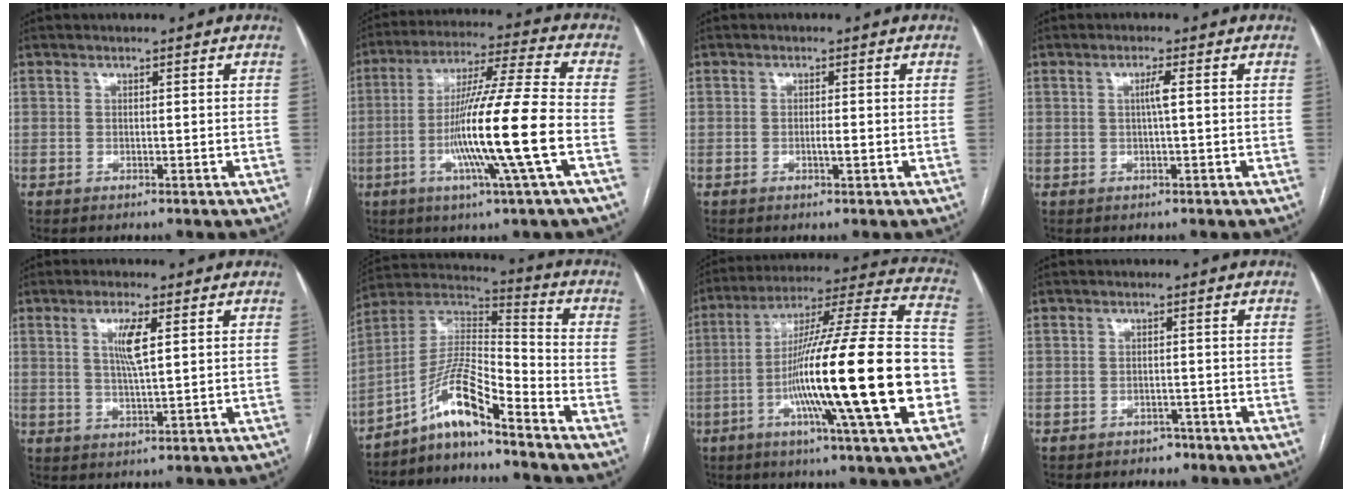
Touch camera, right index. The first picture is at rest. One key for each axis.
{"total": 16.1, "fx": -4.1, "fy": -1.6, "fz": 15.5, "tx": -0.286, "ty": -0.009, "tz": -0.083}
{"total": 1.4, "fx": -0.3, "fy": 0.1, "fz": 1.3, "tx": -0.026, "ty": -0.001, "tz": -0.006}
{"total": 1.9, "fx": 0.2, "fy": -0.3, "fz": 1.9, "tx": -0.034, "ty": 0.002, "tz": 0.002}
{"total": 4.9, "fx": 1.5, "fy": 0.4, "fz": 4.6, "tx": -0.090, "ty": -0.003, "tz": 0.030}
{"total": 10.8, "fx": -7.6, "fy": 0.9, "fz": 7.7, "tx": -0.157, "ty": 0.022, "tz": -0.140}
{"total": 28.2, "fx": -6.7, "fy": 0.7, "fz": 27.4, "tx": -0.406, "ty": -0.016, "tz": -0.127}
{"total": 2.2, "fx": -1.7, "fy": 1.3, "fz": 0.3, "tx": -0.011, "ty": 0.006, "tz": -0.020}